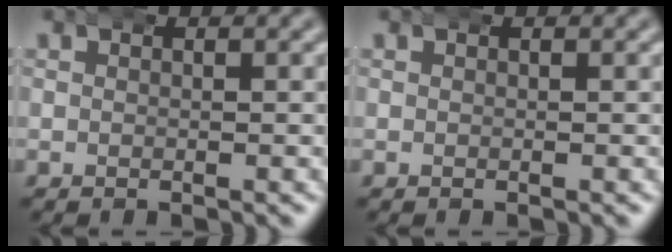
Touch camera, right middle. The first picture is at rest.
{"total": 0.0}